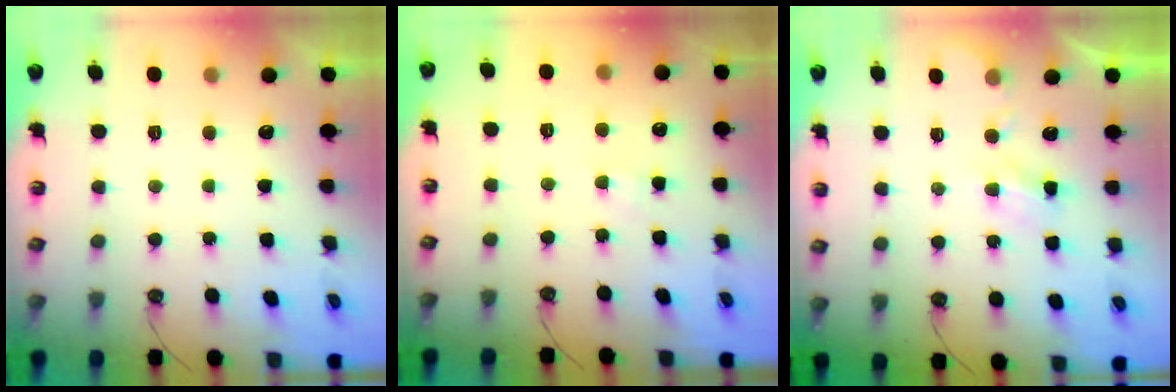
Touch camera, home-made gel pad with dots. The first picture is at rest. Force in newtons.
{"total": 2.3, "press": 2.3, "slide": 0.4}
{"total": 3.4, "press": 3.3, "slide": 0.5}